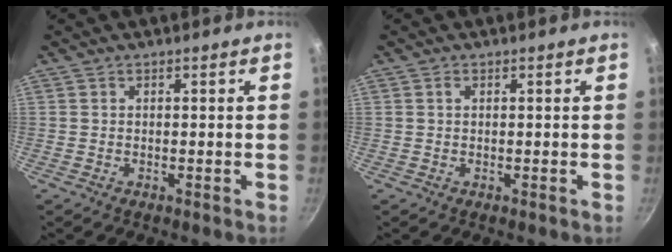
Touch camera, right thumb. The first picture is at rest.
{"total": 0.8, "force": [0.3, 0.5, 0.6], "torque": [-0.011, 0.003, 0.005]}